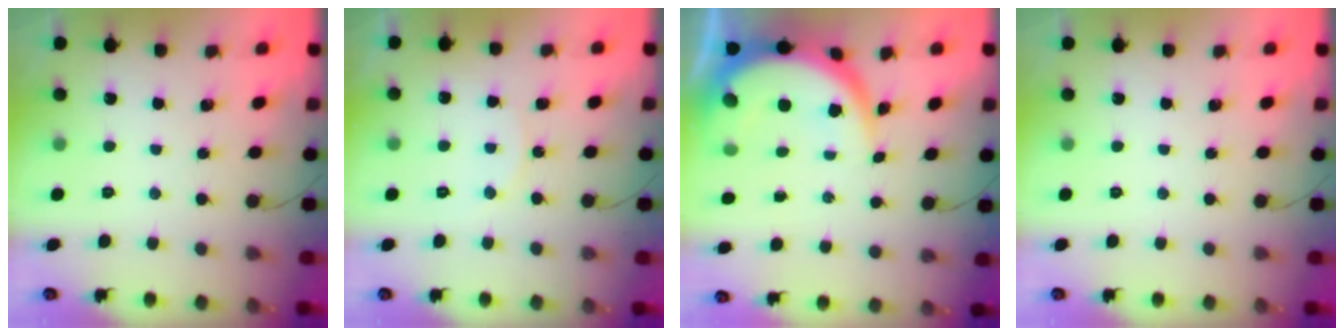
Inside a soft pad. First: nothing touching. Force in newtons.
{"total": 6.1, "press": 6.1, "slide": 0.6}
{"total": 8.9, "press": 8.9, "slide": 0.7}
{"total": 0.0}